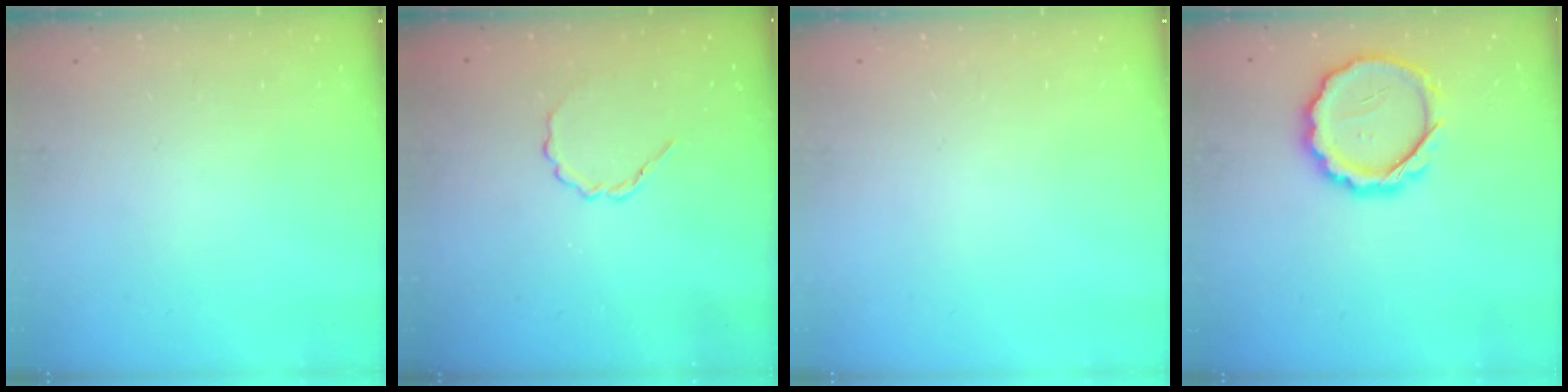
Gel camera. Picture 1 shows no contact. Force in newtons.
{"total": 4.3, "press": 4.0, "slide": 1.4}
{"total": 0.0}
{"total": 11.7, "press": 11.5, "slide": 1.8}